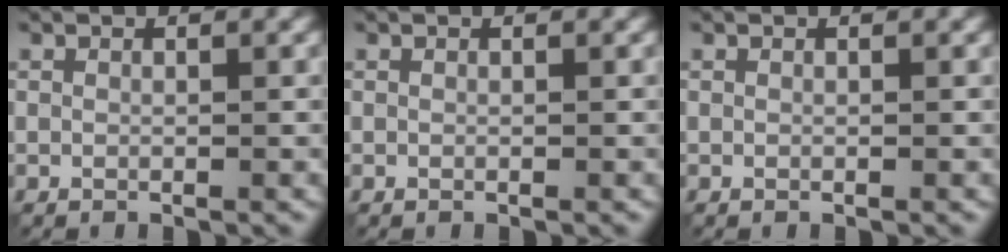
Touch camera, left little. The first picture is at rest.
{"total": 0.0}
{"total": 0.0}